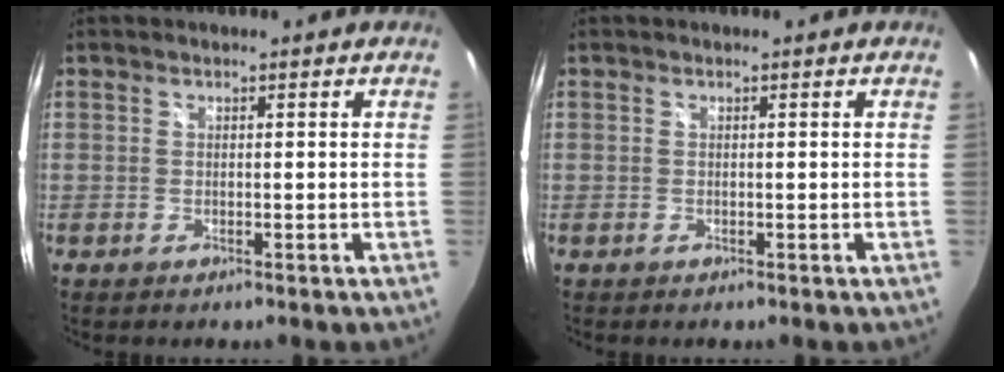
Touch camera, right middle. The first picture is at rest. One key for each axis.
{"total": 0.0}